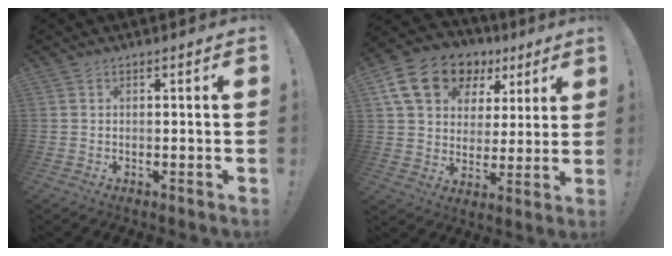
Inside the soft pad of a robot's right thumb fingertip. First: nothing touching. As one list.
[{"total": 17.6, "force": [8.5, 12.6, 8.8], "torque": [-0.143, -0.035, 0.165]}]